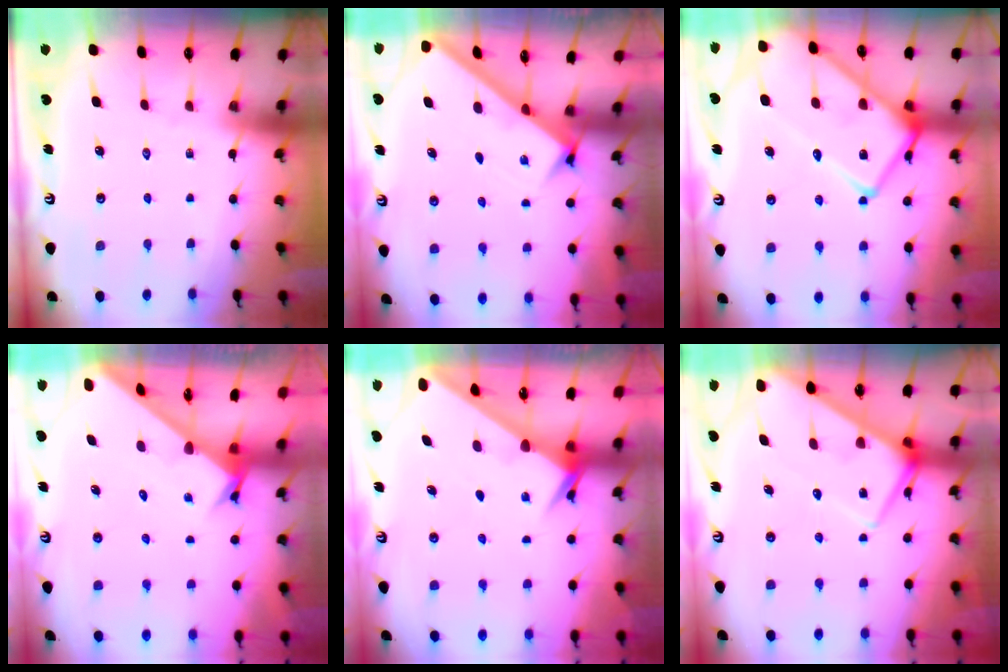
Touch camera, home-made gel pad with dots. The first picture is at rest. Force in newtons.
{"total": 2.6, "press": 2.6, "slide": 0.3}
{"total": 20.3, "press": 20.2, "slide": 2.1}
{"total": 2.7, "press": 2.7, "slide": 0.3}
{"total": 2.6, "press": 2.6, "slide": 0.3}
{"total": 9.2, "press": 9.2, "slide": 0.7}